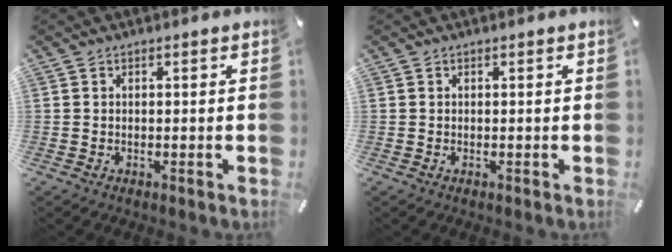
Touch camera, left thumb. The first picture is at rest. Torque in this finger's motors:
{"motor_torque": [-0.04, -0.04, 0.00, 0.00, 0.00]}